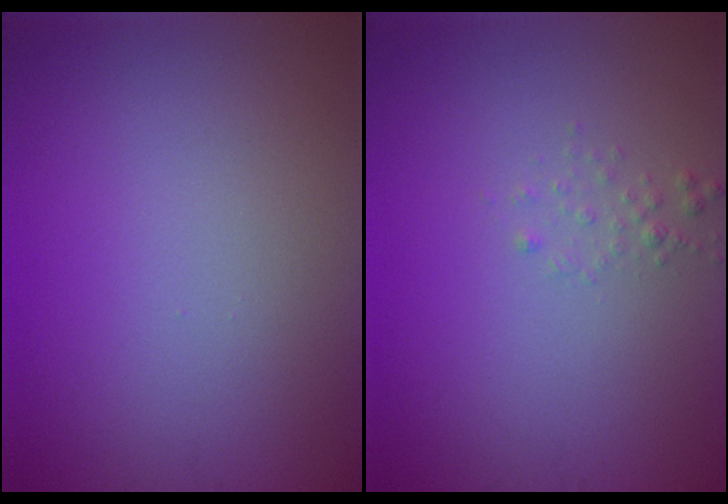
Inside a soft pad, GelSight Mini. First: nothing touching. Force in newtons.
{"total": 0.7, "press": 0.7, "slide": 0.1}